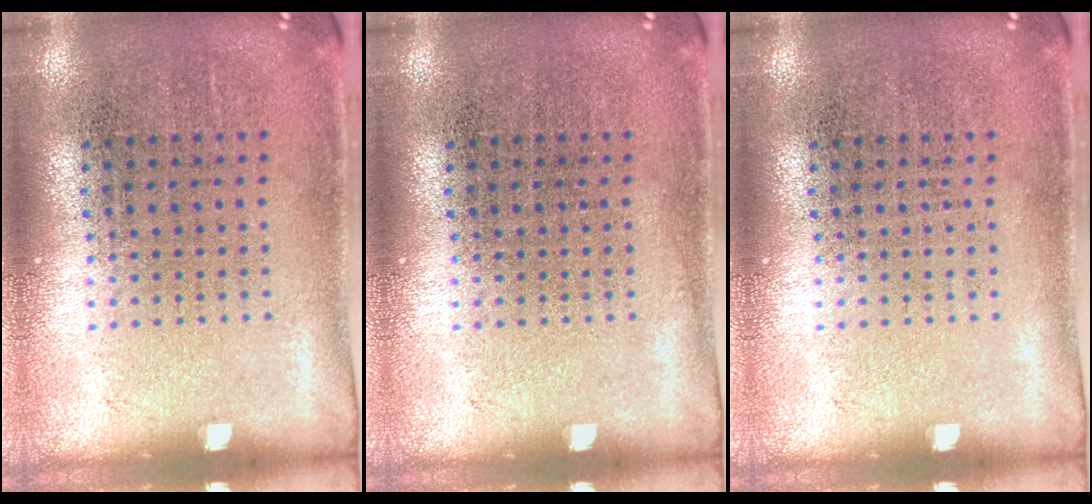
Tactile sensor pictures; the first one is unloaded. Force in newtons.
{"total": 0.0}
{"total": 0.0}